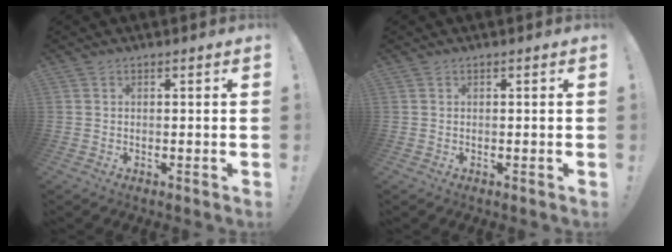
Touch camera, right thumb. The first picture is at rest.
{"total": 0.0}